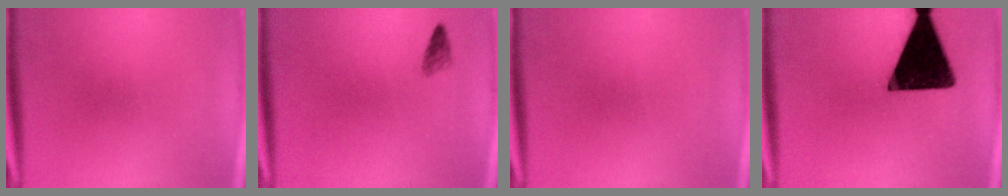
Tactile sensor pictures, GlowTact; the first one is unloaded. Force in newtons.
{"total": 1.1}
{"total": 0.0}
{"total": 19.2}